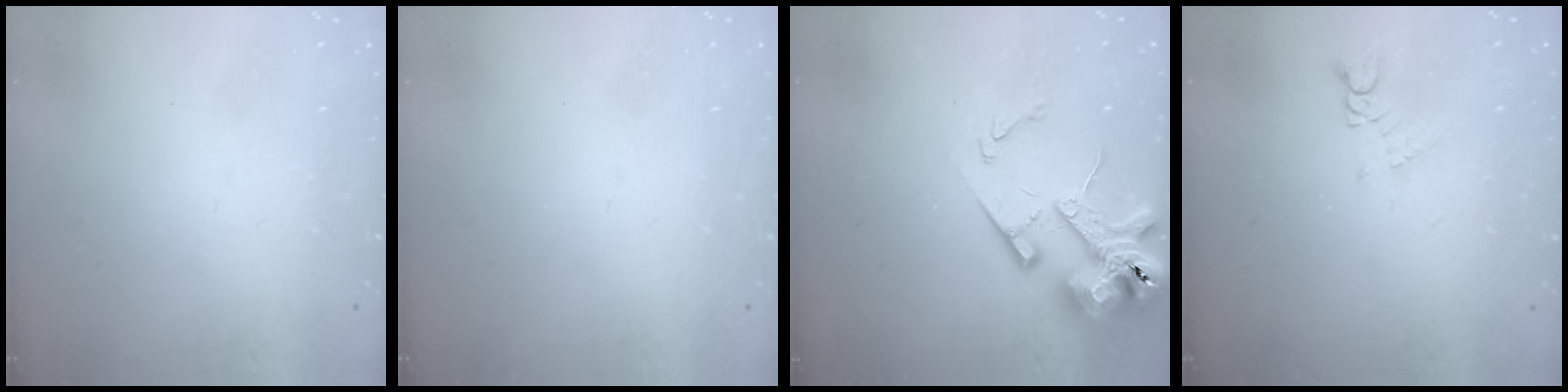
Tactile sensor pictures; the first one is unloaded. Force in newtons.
{"total": 0.0}
{"total": 14.7, "press": 14.6, "slide": 2.1}
{"total": 1.4, "press": 1.4, "slide": 0.2}